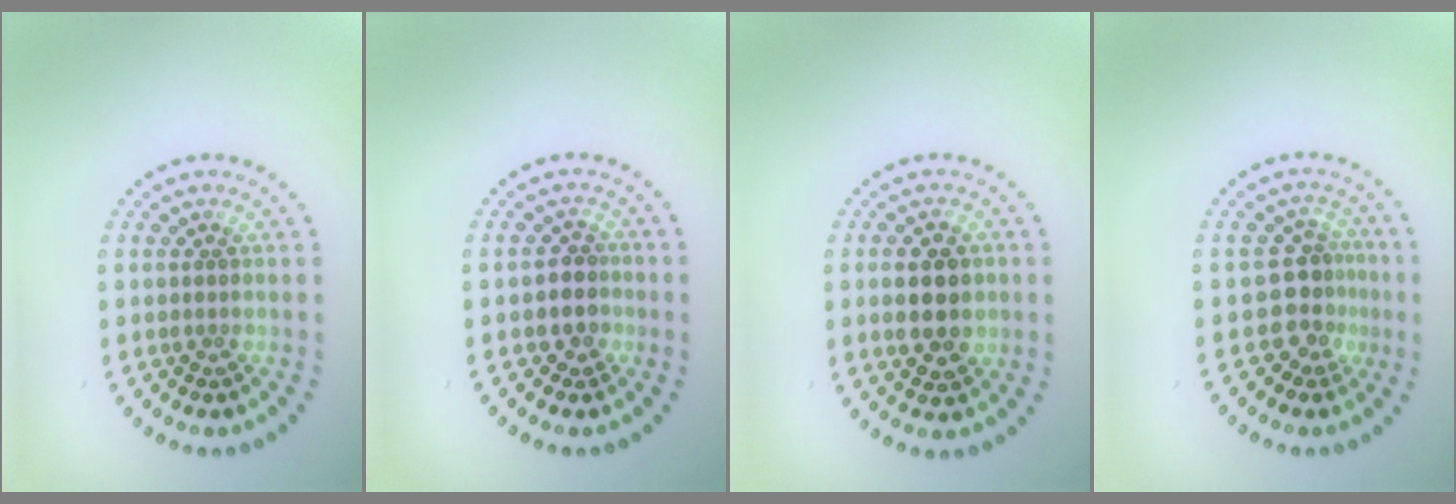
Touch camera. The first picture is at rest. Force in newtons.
{"total": 2.5, "press": 2.2, "slide": 1.1}
{"total": 4.7, "press": 4.7, "slide": 0.2}
{"total": 3.1, "press": 2.4, "slide": 2.0}